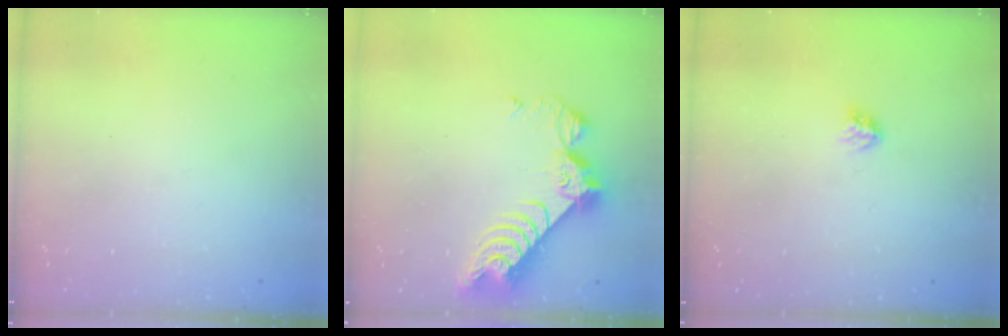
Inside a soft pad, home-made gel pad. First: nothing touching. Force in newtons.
{"total": 10.1, "press": 10.1, "slide": 0.8}
{"total": 2.9, "press": 2.9, "slide": 0.4}